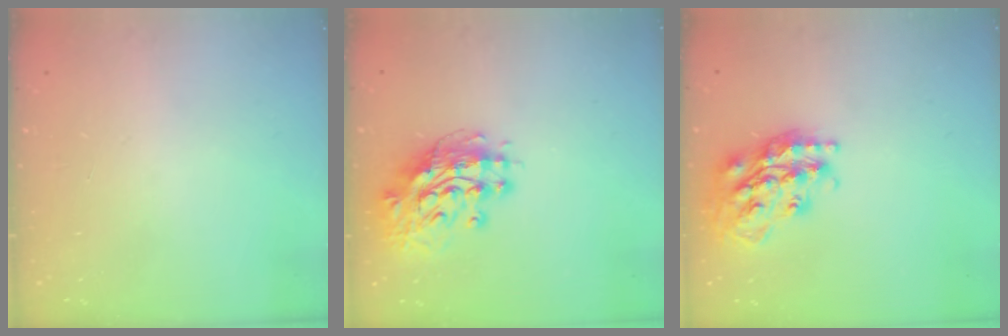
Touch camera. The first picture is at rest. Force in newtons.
{"total": 13.1, "press": 13.0, "slide": 1.6}
{"total": 20.4, "press": 20.3, "slide": 1.8}